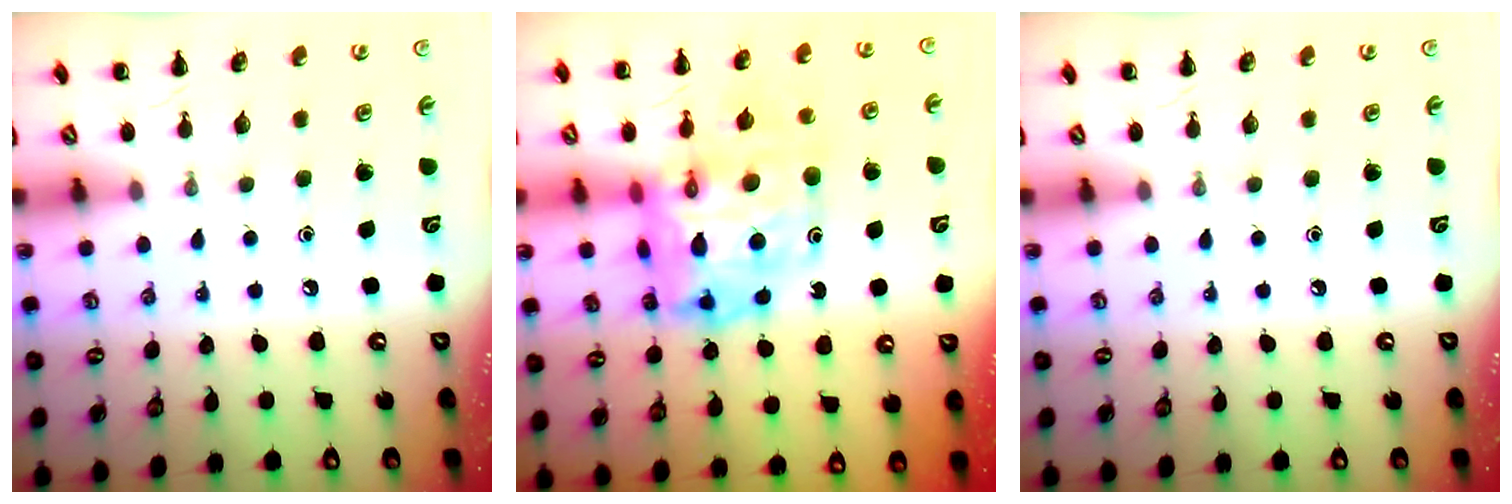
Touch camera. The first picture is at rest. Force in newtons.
{"total": 17.2, "press": 16.4, "slide": 5.1}
{"total": 0.0}